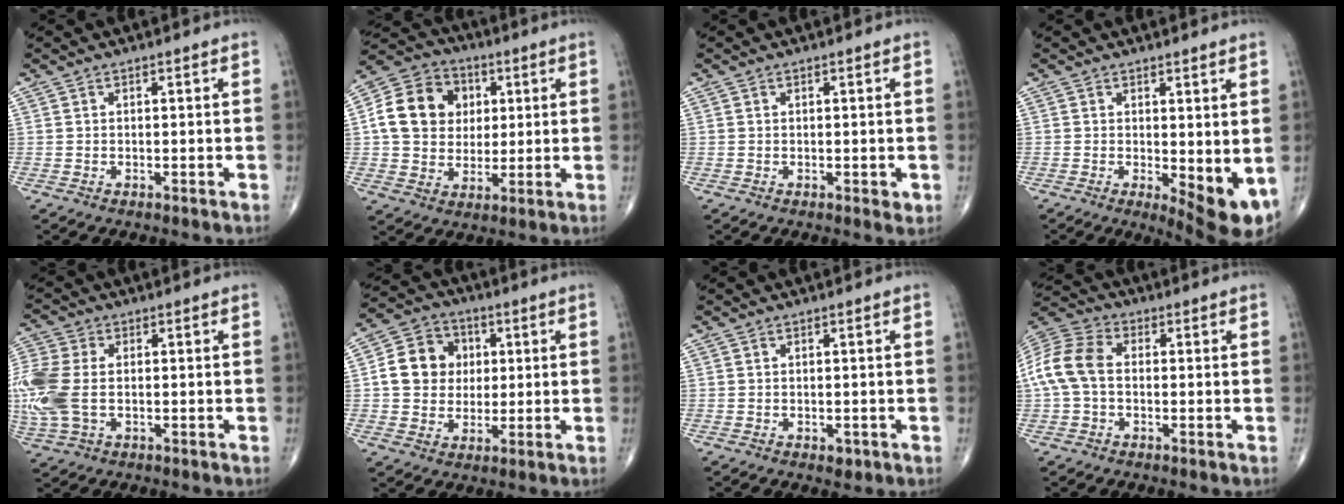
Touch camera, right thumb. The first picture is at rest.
{"total": 14.6, "force": [2.6, 12.2, 7.6], "torque": [-0.111, 0.008, 0.041]}
{"total": 1.3, "force": [-0.1, 0.7, 1.1], "torque": [-0.011, -0.003, -0.002]}
{"total": 8.2, "force": [-0.7, 3.0, 7.6], "torque": [-0.097, -0.020, 0.000]}
{"total": 13.6, "force": [-0.6, 8.5, 10.5], "torque": [-0.292, 0.003, -0.006]}
{"total": 11.3, "force": [1.5, 9.8, 5.3], "torque": [-0.061, 0.009, 0.020]}
{"total": 1.4, "force": [-0.5, 1.0, 0.9], "torque": [-0.007, -0.001, -0.004]}
{"total": 10.9, "force": [-0.2, 7.4, 8.0], "torque": [-0.172, 0.029, -0.012]}